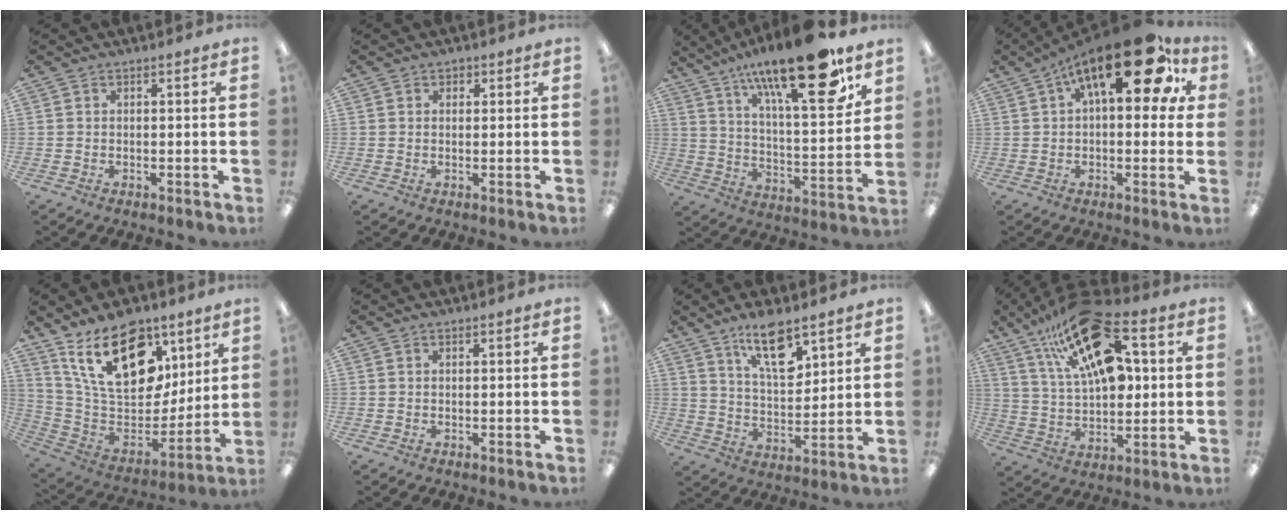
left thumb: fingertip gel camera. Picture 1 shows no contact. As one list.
[{"total": 1.2, "force": [0.6, 1.0, 0.2], "torque": [0.004, 0.000, 0.009]}, {"total": 23.0, "force": [15.3, 6.2, 16.0], "torque": [-0.244, -0.098, 0.244]}, {"total": 19.2, "force": [8.7, 7.6, 15.3], "torque": [-0.222, -0.030, 0.134]}, {"total": 22.7, "force": [12.4, 12.8, 14.0], "torque": [-0.250, -0.065, 0.224]}, {"total": 0.0}, {"total": 12.4, "force": [8.2, 5.0, 7.8], "torque": [-0.121, -0.040, 0.141]}, {"total": 23.6, "force": [11.7, 11.3, 17.1], "torque": [-0.283, -0.052, 0.200]}]